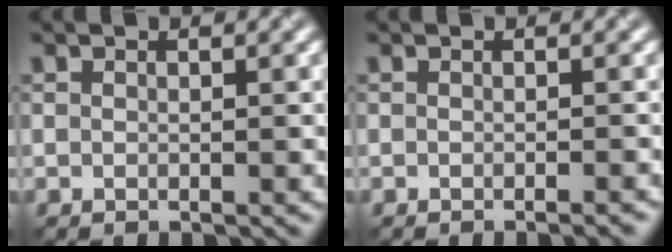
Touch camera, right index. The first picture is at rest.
{"total": 1.1, "force": [-0.6, 0.3, 0.9], "torque": [-0.005, -0.003, -0.012]}